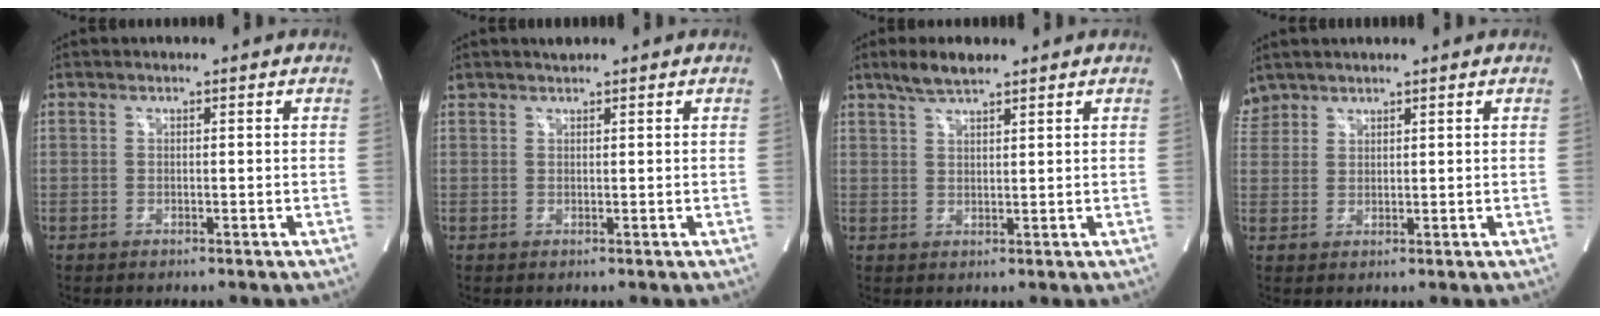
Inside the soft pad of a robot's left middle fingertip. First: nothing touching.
{"total": 1.2, "force": [1.2, 0.2, 0.3], "torque": [-0.015, 0.010, 0.025]}
{"total": 4.5, "force": [3.5, 0.8, 2.6], "torque": [-0.060, 0.010, 0.068]}
{"total": 3.1, "force": [2.8, 1.3, -0.2], "torque": [0.002, 0.016, 0.057]}